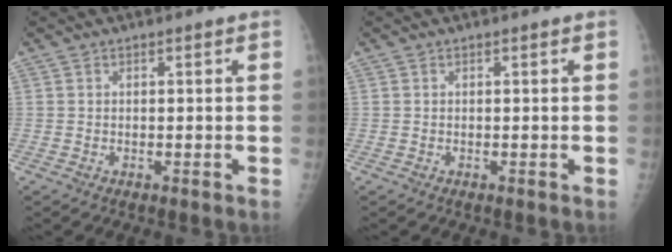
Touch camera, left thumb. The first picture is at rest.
{"total": 0.0}